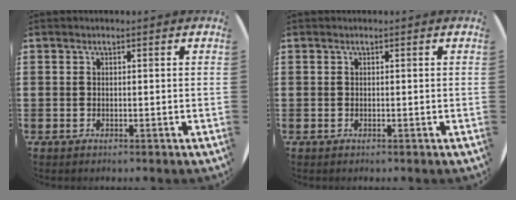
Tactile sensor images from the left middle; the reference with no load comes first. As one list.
[{"total": 0.0}]